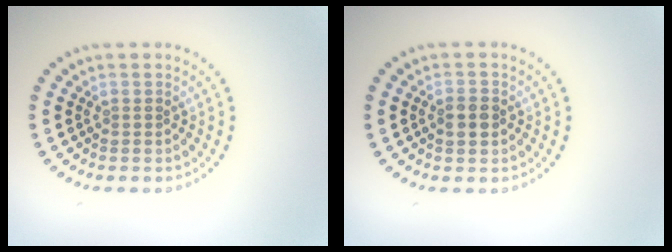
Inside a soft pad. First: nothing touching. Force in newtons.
{"total": 1.8, "press": 1.7, "slide": 0.3}